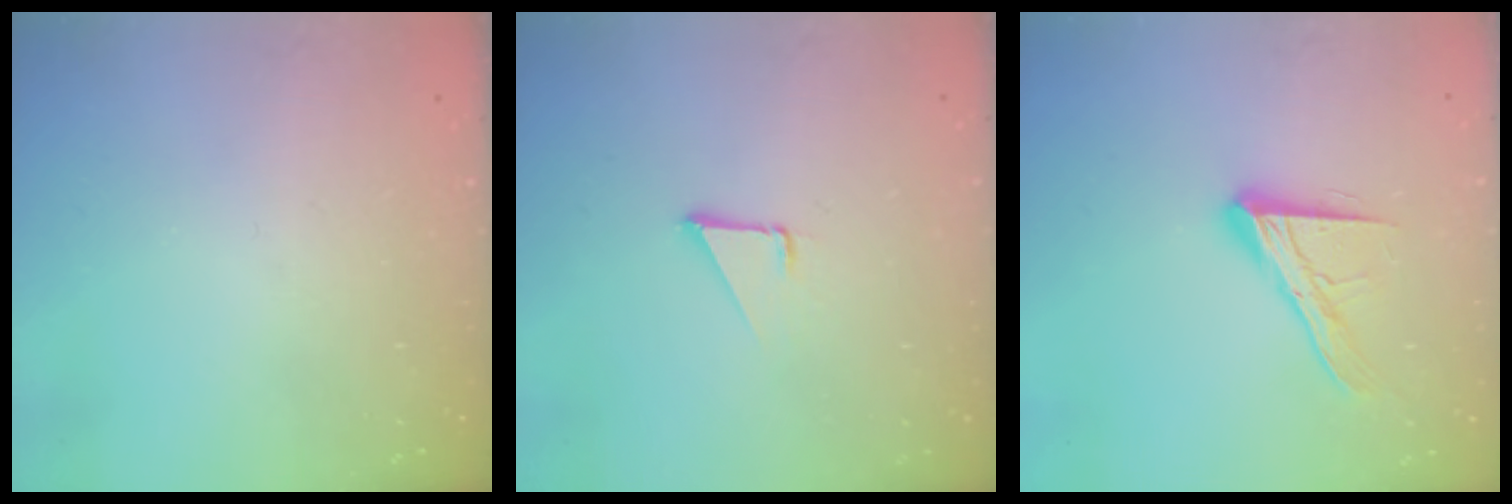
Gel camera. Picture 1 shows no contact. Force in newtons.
{"total": 1.7, "press": 1.7, "slide": 0.1}
{"total": 14.2, "press": 14.1, "slide": 1.1}